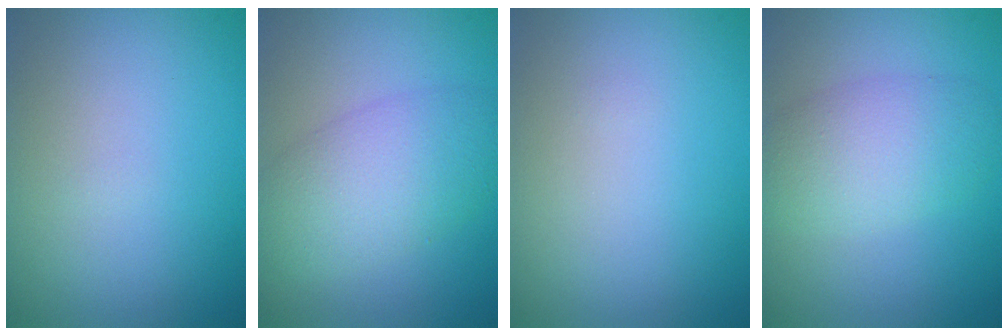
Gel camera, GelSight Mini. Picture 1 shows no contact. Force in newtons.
{"total": 5.4, "press": 5.4, "slide": 0.2}
{"total": 0.0}
{"total": 4.8, "press": 4.7, "slide": 0.2}